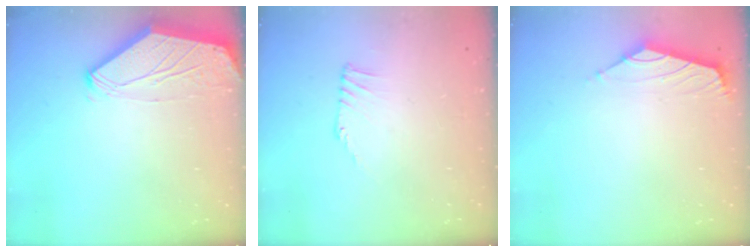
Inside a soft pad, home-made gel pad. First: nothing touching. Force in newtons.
{"total": 0.8, "press": 0.8, "slide": 0.2}
{"total": 1.6, "press": 1.4, "slide": 0.7}